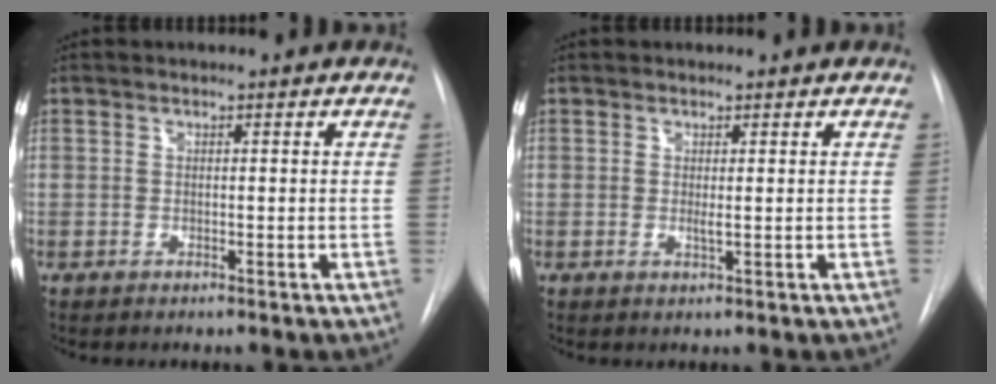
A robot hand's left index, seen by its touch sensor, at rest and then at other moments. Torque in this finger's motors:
{"motor_torque": [0.39, -0.04, -0.04, 0.00]}